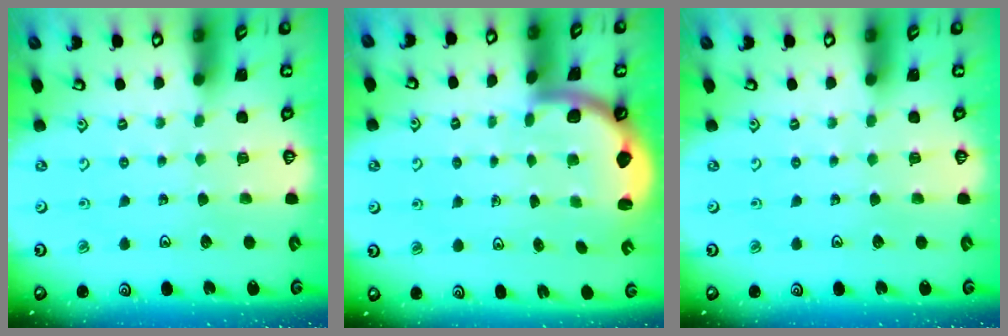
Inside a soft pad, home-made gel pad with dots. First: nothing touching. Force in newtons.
{"total": 2.0, "press": 2.0, "slide": 0.3}
{"total": 0.0}